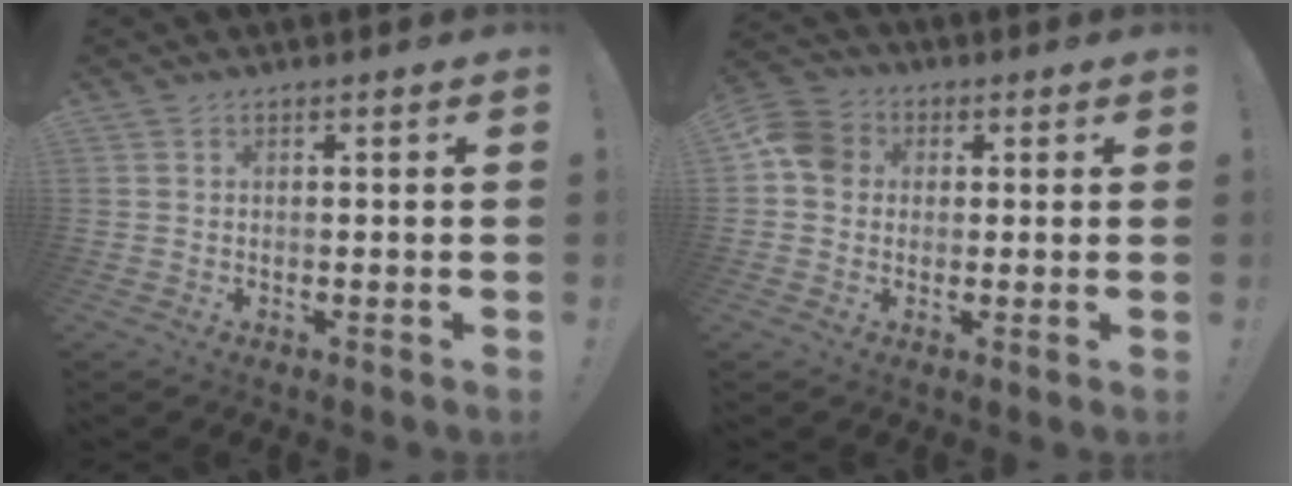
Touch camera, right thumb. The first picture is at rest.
{"total": 8.0, "force": [0.8, 7.1, 3.8], "torque": [-0.060, 0.014, 0.020]}